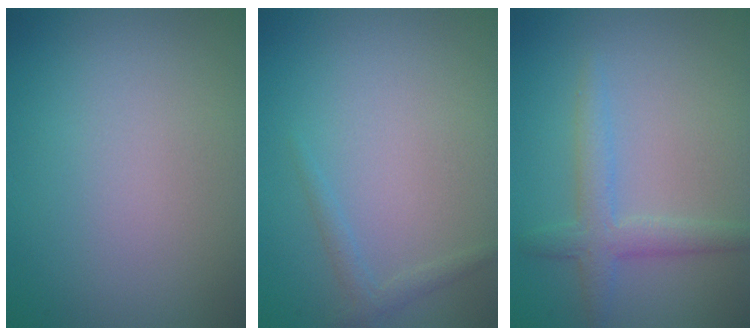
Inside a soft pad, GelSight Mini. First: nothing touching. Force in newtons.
{"total": 1.2, "press": 1.2, "slide": 0.1}
{"total": 2.8, "press": 2.8, "slide": 0.1}